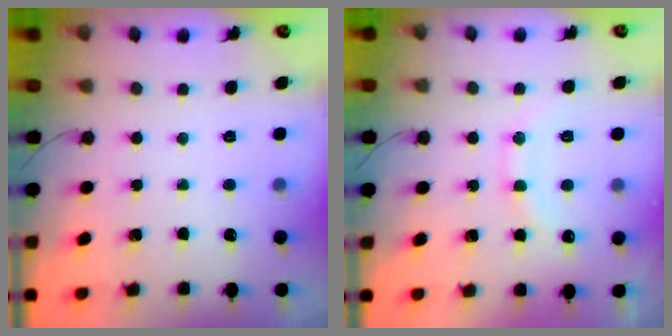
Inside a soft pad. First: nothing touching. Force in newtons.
{"total": 11.1, "press": 11.1, "slide": 1.0}